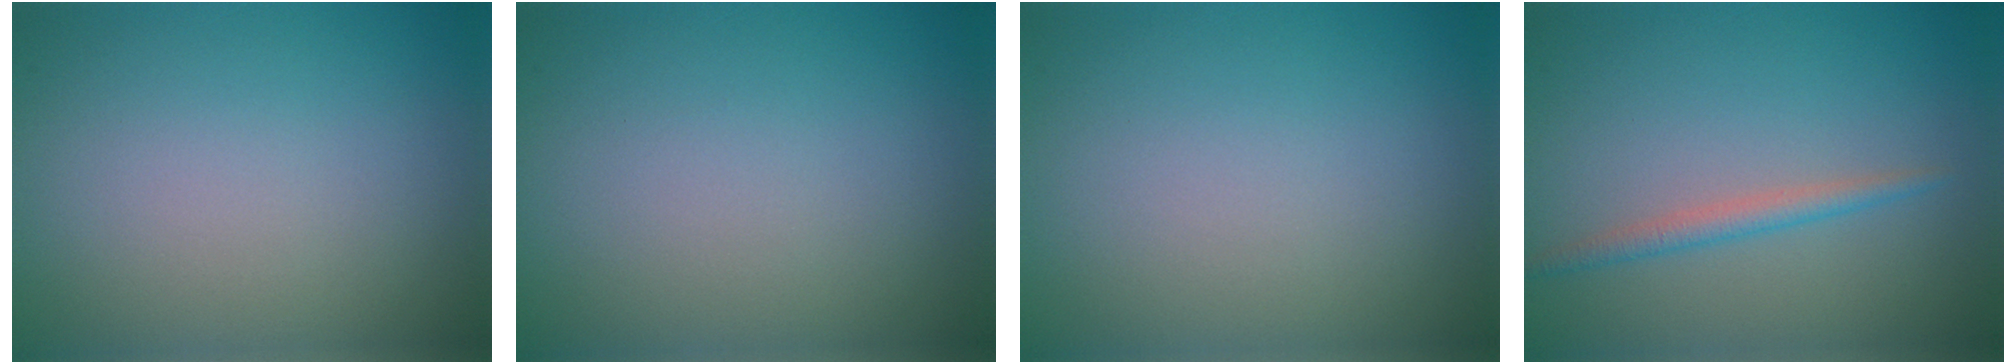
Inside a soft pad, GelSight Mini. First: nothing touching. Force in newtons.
{"total": 0.0}
{"total": 0.0}
{"total": 1.7, "press": 1.7, "slide": 0.0}